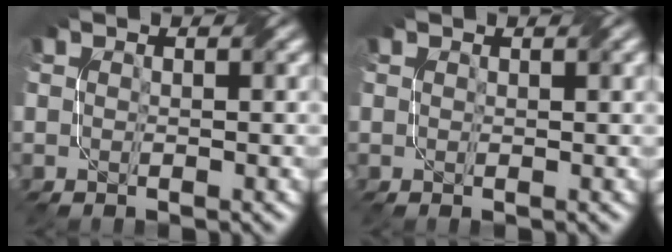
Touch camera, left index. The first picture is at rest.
{"total": 0.0}